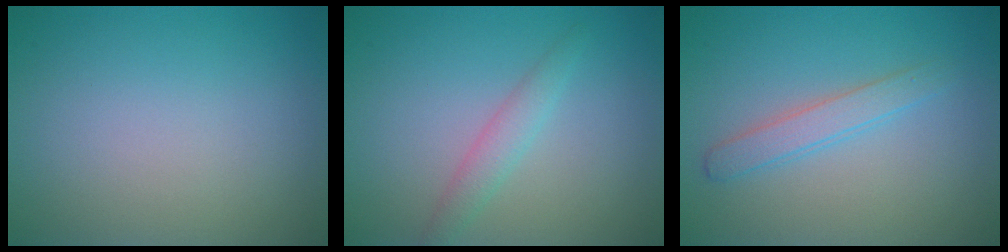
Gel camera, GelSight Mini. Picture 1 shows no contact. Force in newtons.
{"total": 1.9, "press": 1.9, "slide": 0.0}
{"total": 2.1, "press": 2.1, "slide": 0.0}